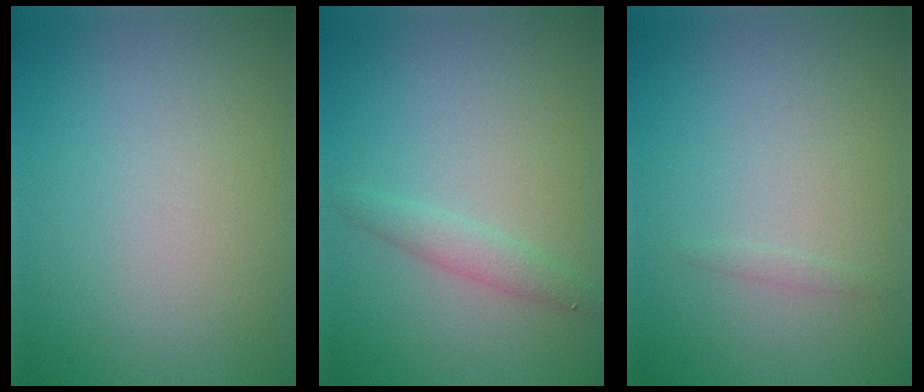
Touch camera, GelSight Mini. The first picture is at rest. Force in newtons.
{"total": 1.6, "press": 1.6, "slide": 0.0}
{"total": 0.6, "press": 0.5, "slide": 0.0}